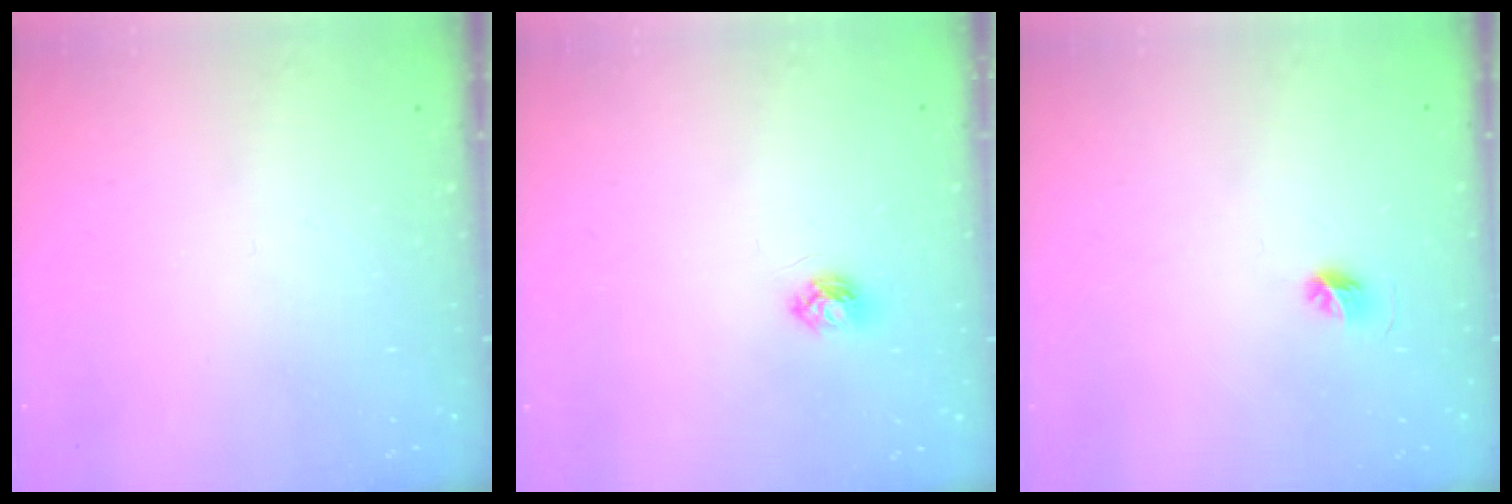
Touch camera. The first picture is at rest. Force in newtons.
{"total": 4.5, "press": 4.5, "slide": 0.7}
{"total": 4.2, "press": 3.9, "slide": 1.4}